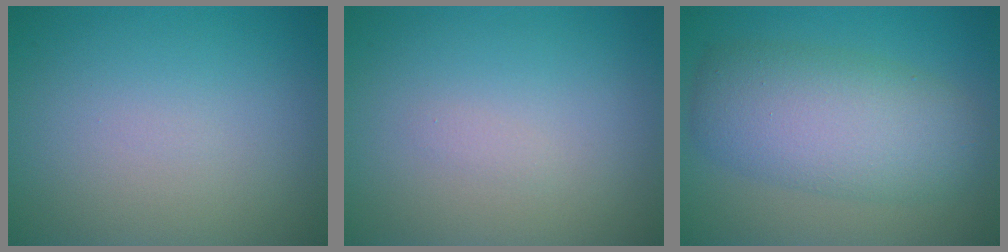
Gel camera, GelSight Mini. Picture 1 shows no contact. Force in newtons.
{"total": 0.5, "press": 0.5, "slide": 0.0}
{"total": 7.3, "press": 7.3, "slide": 0.1}